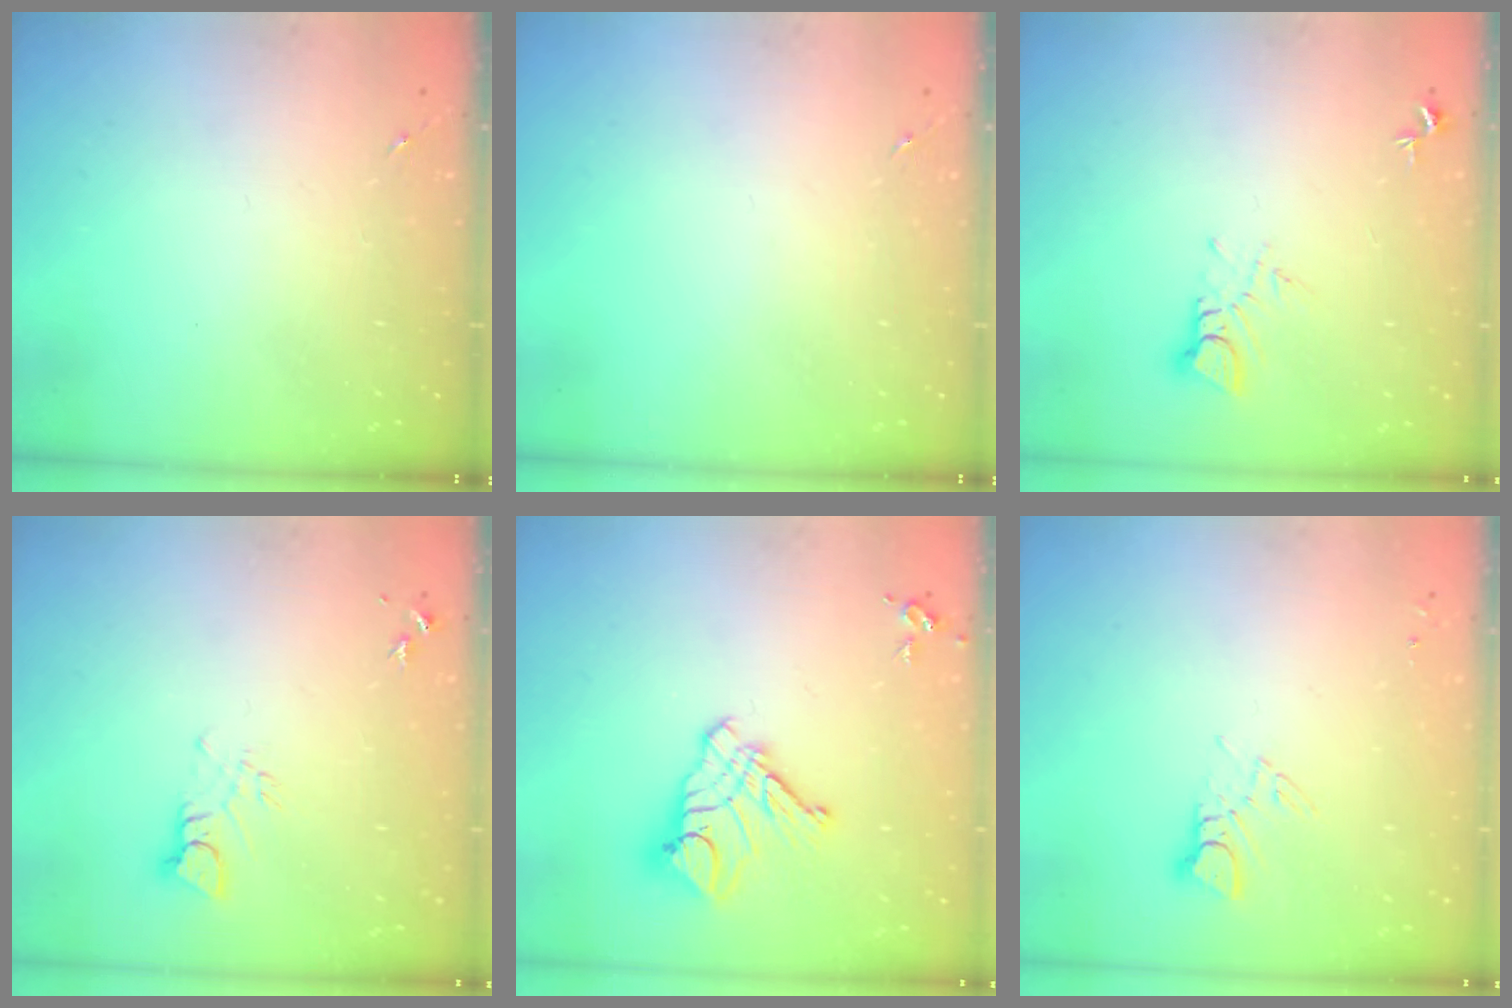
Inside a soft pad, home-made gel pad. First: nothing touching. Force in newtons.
{"total": 0.0}
{"total": 3.5, "press": 3.5, "slide": 0.2}
{"total": 3.4, "press": 3.4, "slide": 0.2}
{"total": 12.0, "press": 11.9, "slide": 1.1}
{"total": 3.9, "press": 3.9, "slide": 0.4}